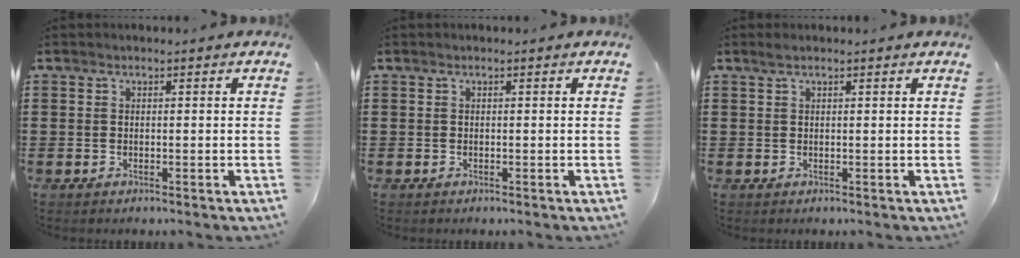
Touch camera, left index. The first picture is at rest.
{"total": 0.0}
{"total": 1.0, "force": [0.7, 0.0, 0.7], "torque": [-0.014, 0.001, 0.012]}